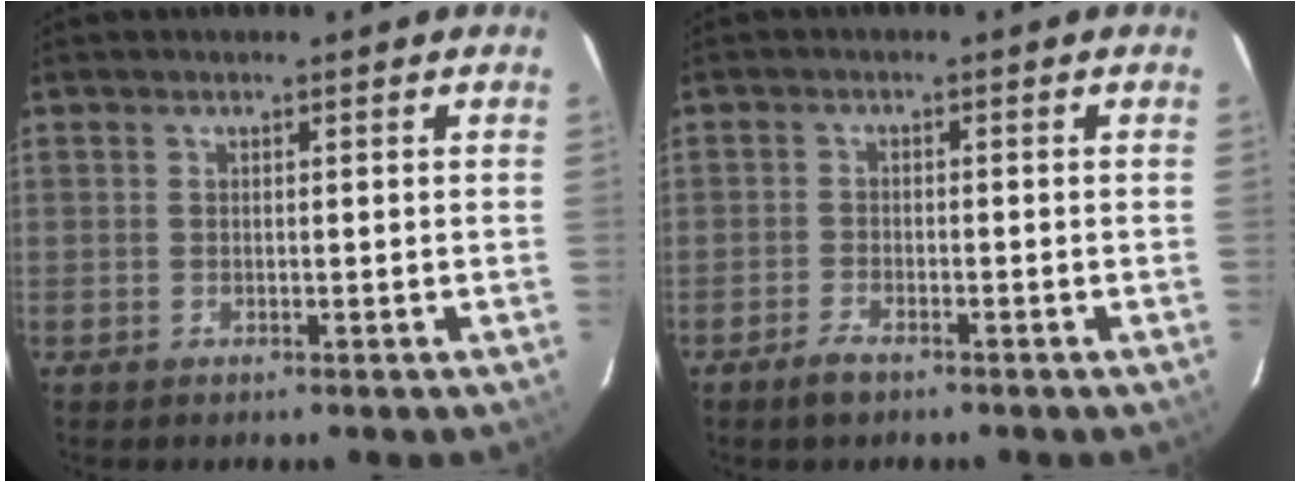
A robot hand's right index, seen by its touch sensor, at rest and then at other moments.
{"total": 3.0, "force": [-2.3, 1.1, 1.6], "torque": [-0.046, -0.001, -0.046]}